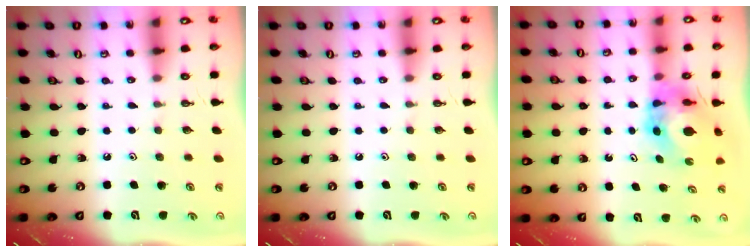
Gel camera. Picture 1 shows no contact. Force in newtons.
{"total": 0.0}
{"total": 8.1, "press": 8.1, "slide": 0.9}